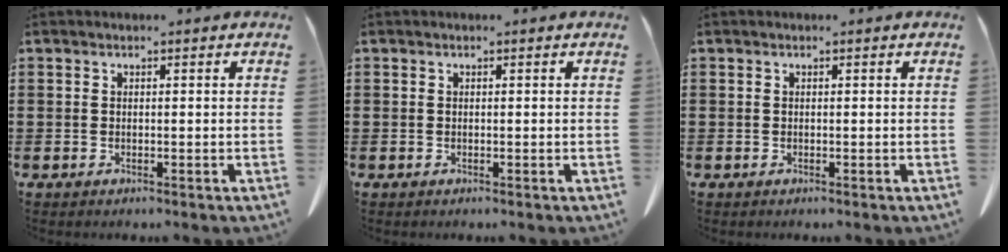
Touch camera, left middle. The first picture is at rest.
{"total": 0.0}
{"total": 0.0}